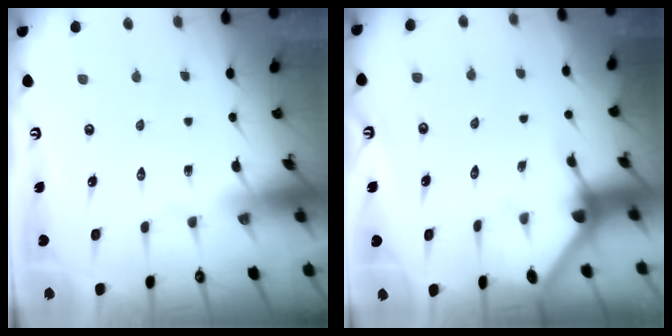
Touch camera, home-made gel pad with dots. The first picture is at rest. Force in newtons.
{"total": 2.2, "press": 2.2, "slide": 0.1}